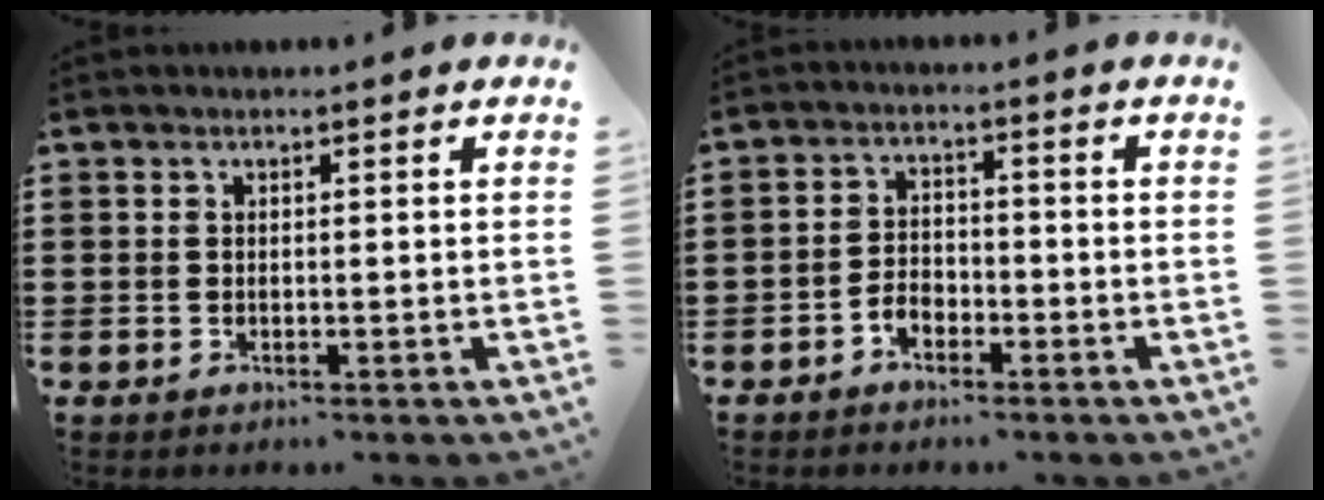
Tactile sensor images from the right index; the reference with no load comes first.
{"total": 2.8, "force": [-2.0, 1.6, 1.3], "torque": [-0.036, 0.000, -0.043]}